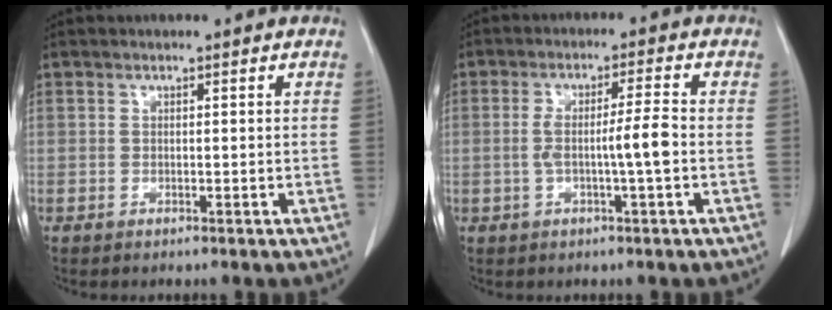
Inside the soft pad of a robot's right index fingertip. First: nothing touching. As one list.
[{"total": 5.5, "force": [-1.0, -0.3, 5.4], "torque": [-0.101, 0.008, -0.015]}]